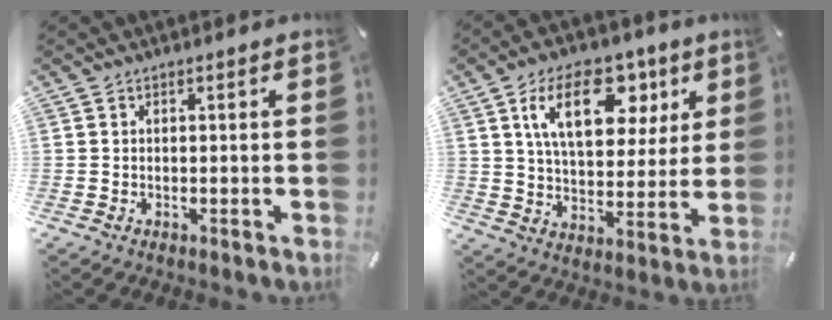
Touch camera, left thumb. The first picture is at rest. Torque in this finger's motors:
{"motor_torque": [0.99, 1.08, 1.55, -1.22, 0.50]}